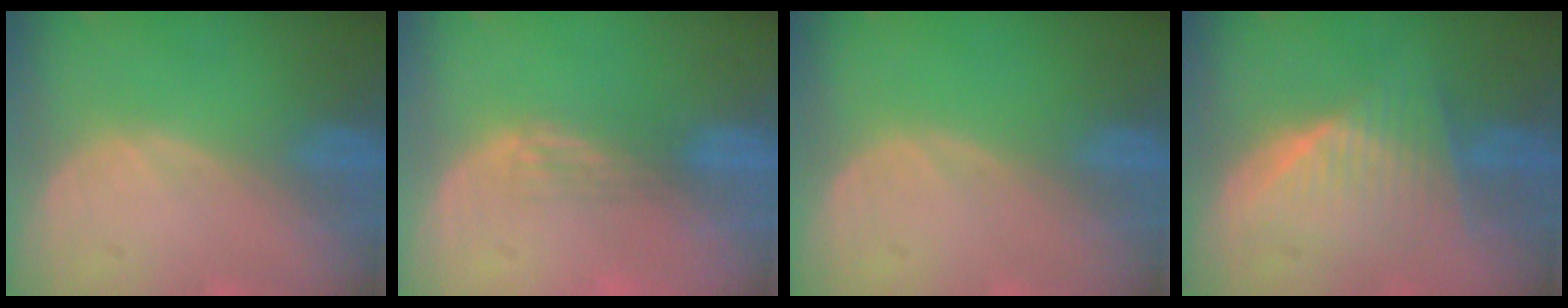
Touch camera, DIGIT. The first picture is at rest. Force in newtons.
{"total": 2.1, "press": 1.6, "slide": 1.3}
{"total": 0.0}
{"total": 6.9, "press": 6.3, "slide": 2.7}